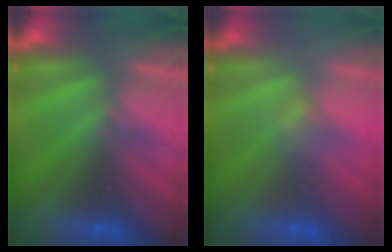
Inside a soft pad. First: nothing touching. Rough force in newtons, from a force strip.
{"total": 2.4}